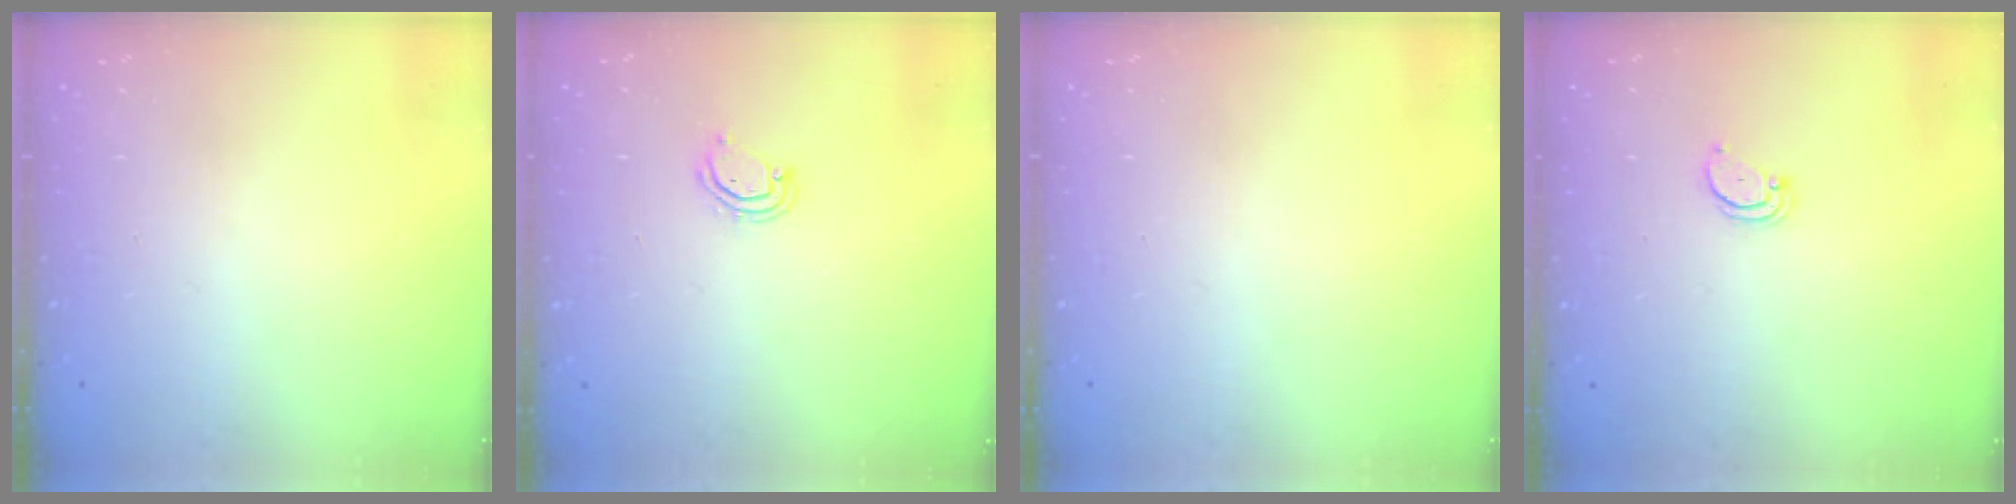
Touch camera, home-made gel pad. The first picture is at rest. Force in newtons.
{"total": 3.4, "press": 3.4, "slide": 0.2}
{"total": 0.0}
{"total": 2.5, "press": 2.5, "slide": 0.3}